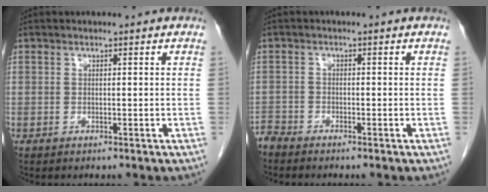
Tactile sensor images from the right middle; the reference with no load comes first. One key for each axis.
{"total": 1.9, "fx": -1.9, "fy": 0.1, "fz": -0.1, "tx": 0.005, "ty": -0.006, "tz": -0.039}